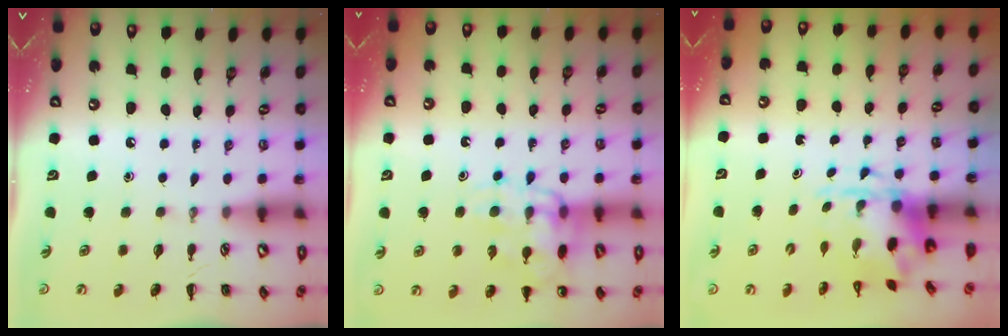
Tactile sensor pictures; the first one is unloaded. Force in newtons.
{"total": 14.3, "press": 14.1, "slide": 2.4}
{"total": 3.8, "press": 3.7, "slide": 0.9}